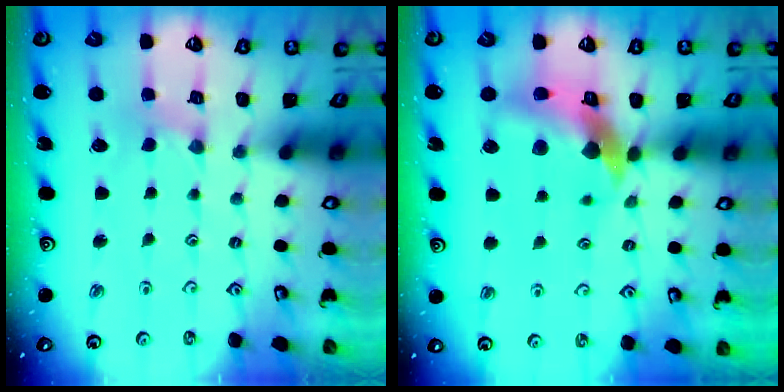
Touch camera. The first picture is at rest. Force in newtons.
{"total": 12.2, "press": 12.0, "slide": 1.9}